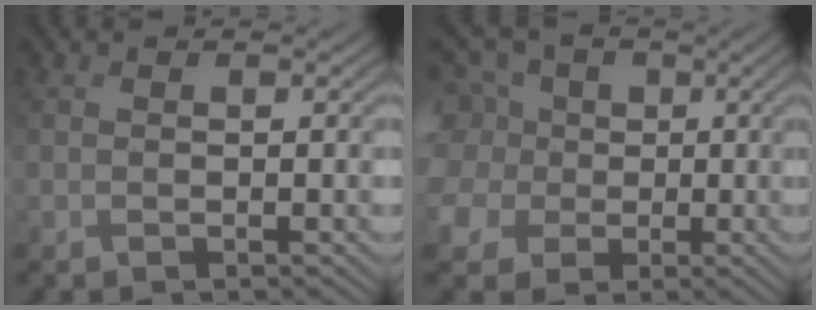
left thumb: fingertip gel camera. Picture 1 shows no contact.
{"total": 11.9, "force": [0.3, 10.5, 5.7], "torque": [-0.209, 0.011, -0.019]}